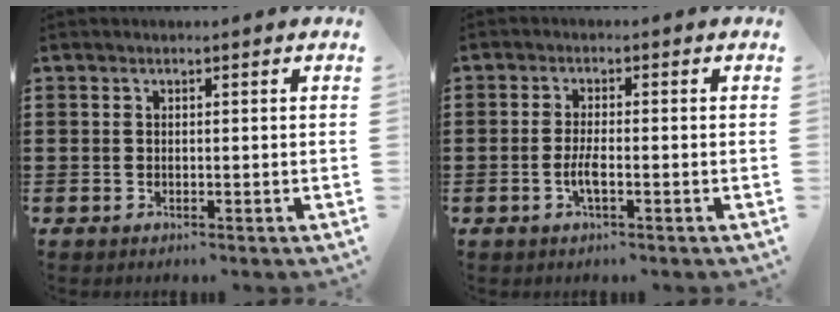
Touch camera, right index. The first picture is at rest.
{"total": 2.8, "force": [-1.0, 0.6, 2.5], "torque": [-0.059, -0.004, -0.023]}